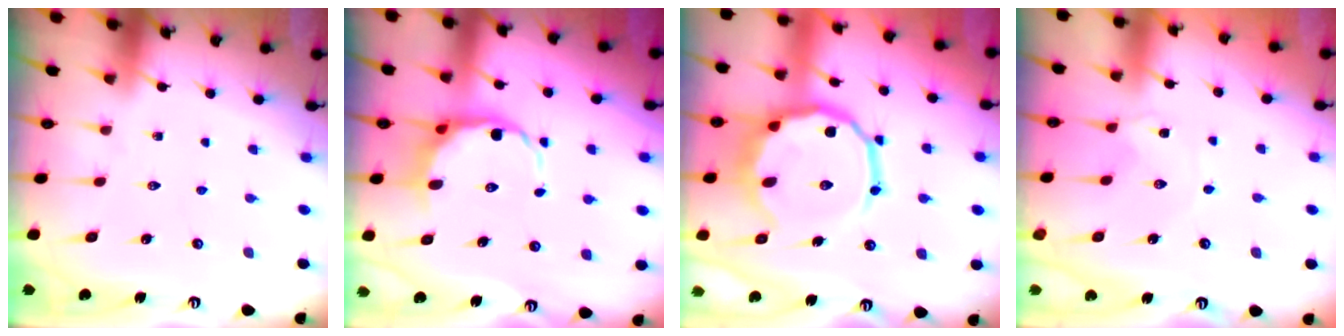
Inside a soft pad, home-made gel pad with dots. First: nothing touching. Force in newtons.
{"total": 8.9, "press": 8.4, "slide": 2.8}
{"total": 13.5, "press": 13.3, "slide": 2.6}
{"total": 0.8, "press": 0.8, "slide": 0.2}